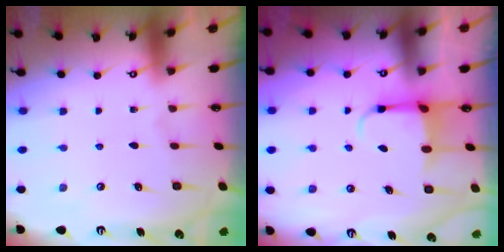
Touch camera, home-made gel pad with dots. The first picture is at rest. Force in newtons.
{"total": 3.8, "press": 3.7, "slide": 1.2}